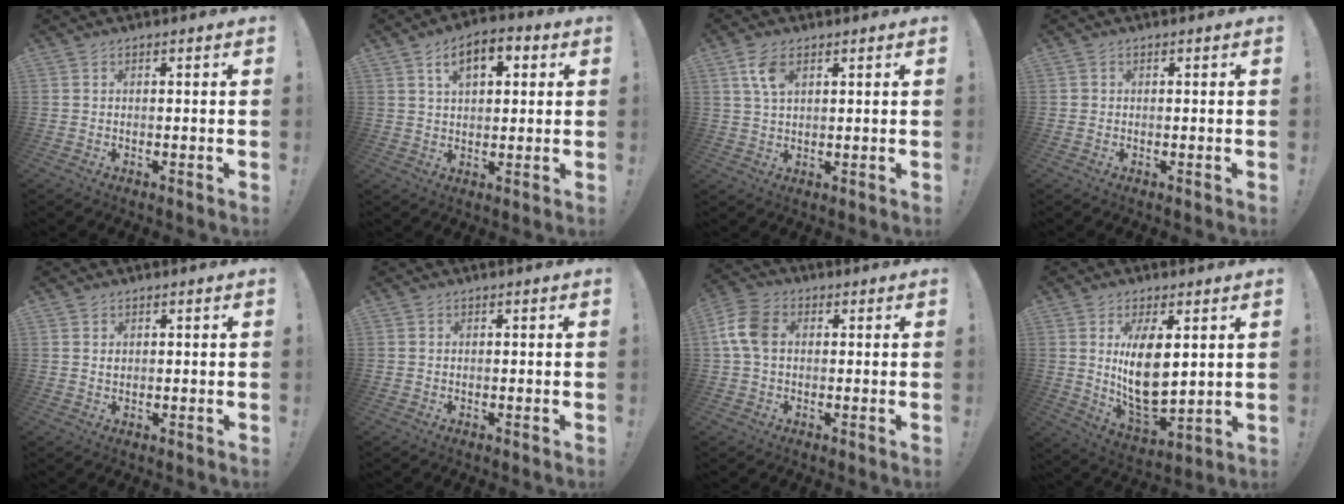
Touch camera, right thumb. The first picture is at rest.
{"total": 9.3, "force": [3.8, 5.2, 6.7], "torque": [-0.102, 0.000, 0.066]}
{"total": 6.0, "force": [2.7, 3.0, 4.4], "torque": [-0.077, -0.006, 0.049]}
{"total": 0.8, "force": [0.0, 0.8, 0.1], "torque": [-0.005, 0.004, 0.002]}
{"total": 1.2, "force": [0.8, 0.8, 0.3], "torque": [0.002, -0.003, 0.014]}
{"total": 0.5, "force": [0.3, 0.4, 0.0], "torque": [0.001, 0.002, 0.006]}
{"total": 9.4, "force": [1.2, 6.7, 6.4], "torque": [-0.133, 0.016, 0.028]}
{"total": 13.6, "force": [3.8, 6.6, 11.4], "torque": [-0.214, -0.034, 0.065]}